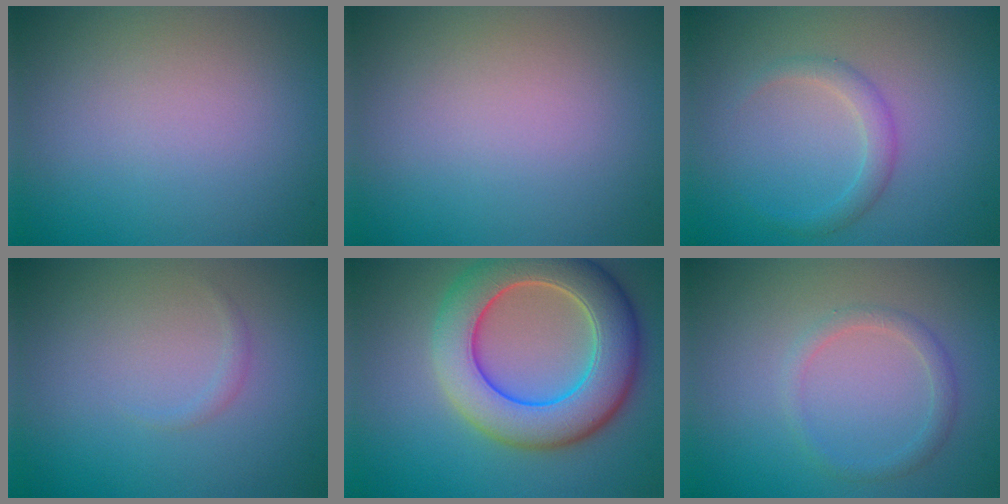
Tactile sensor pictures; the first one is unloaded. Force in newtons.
{"total": 0.0}
{"total": 1.8, "press": 1.8, "slide": 0.1}
{"total": 0.6, "press": 0.5, "slide": 0.1}
{"total": 9.5, "press": 9.5, "slide": 0.9}
{"total": 1.5, "press": 1.5, "slide": 0.1}